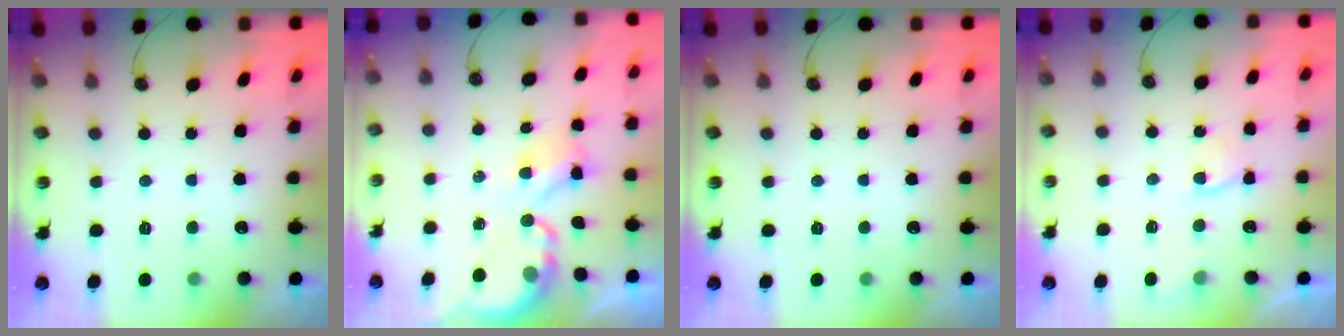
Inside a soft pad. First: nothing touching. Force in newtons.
{"total": 4.7, "press": 4.7, "slide": 0.3}
{"total": 0.0}
{"total": 2.5, "press": 2.5, "slide": 0.5}